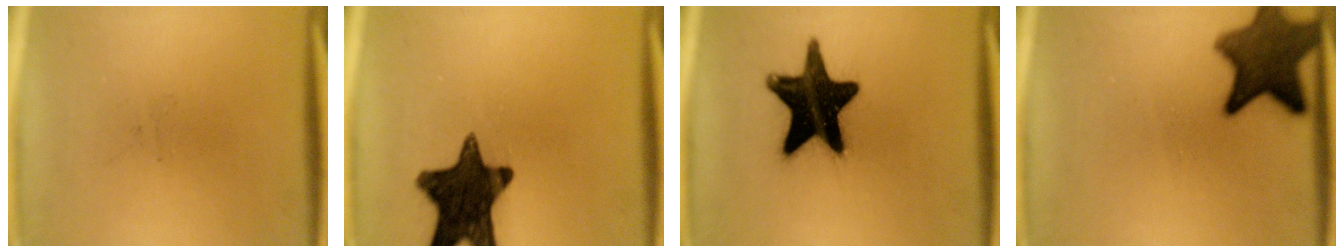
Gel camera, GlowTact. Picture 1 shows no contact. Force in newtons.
{"total": 15.3}
{"total": 18.5}
{"total": 11.1}